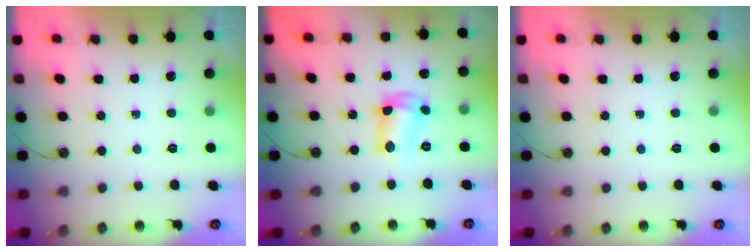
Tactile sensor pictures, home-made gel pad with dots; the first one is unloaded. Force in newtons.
{"total": 7.9, "press": 7.9, "slide": 0.5}
{"total": 0.0}